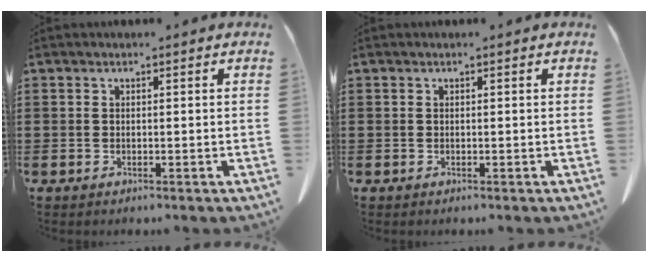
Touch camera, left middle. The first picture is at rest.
{"total": 0.0}